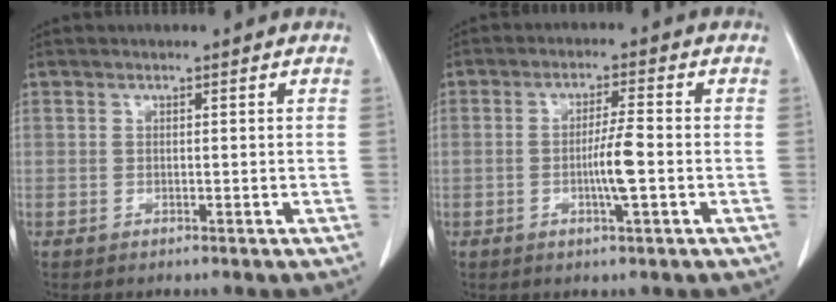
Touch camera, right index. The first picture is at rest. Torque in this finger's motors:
{"motor_torque": [0.85, 0.39, 0.33, 0.08]}